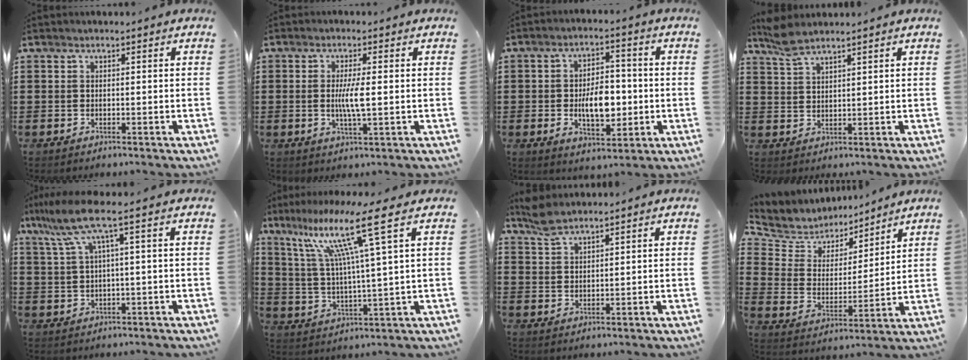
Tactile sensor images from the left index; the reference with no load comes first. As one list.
[{"total": 4.8, "force": [0.0, 0.8, 4.7], "torque": [-0.092, -0.003, -0.004]}, {"total": 7.5, "force": [-1.0, 4.2, 6.2], "torque": [-0.087, 0.003, -0.023]}, {"total": 3.7, "force": [3.2, 0.7, 1.8], "torque": [-0.044, -0.001, 0.060]}, {"total": 7.0, "force": [2.7, 0.4, 6.5], "torque": [-0.156, -0.016, 0.037]}, {"total": 13.2, "force": [7.0, -0.3, 11.2], "torque": [-0.231, -0.013, 0.107]}, {"total": 3.2, "force": [2.7, 0.9, 1.5], "torque": [-0.036, 0.001, 0.051]}, {"total": 6.1, "force": [5.6, 2.5, 0.0], "torque": [-0.043, -0.039, 0.096]}]